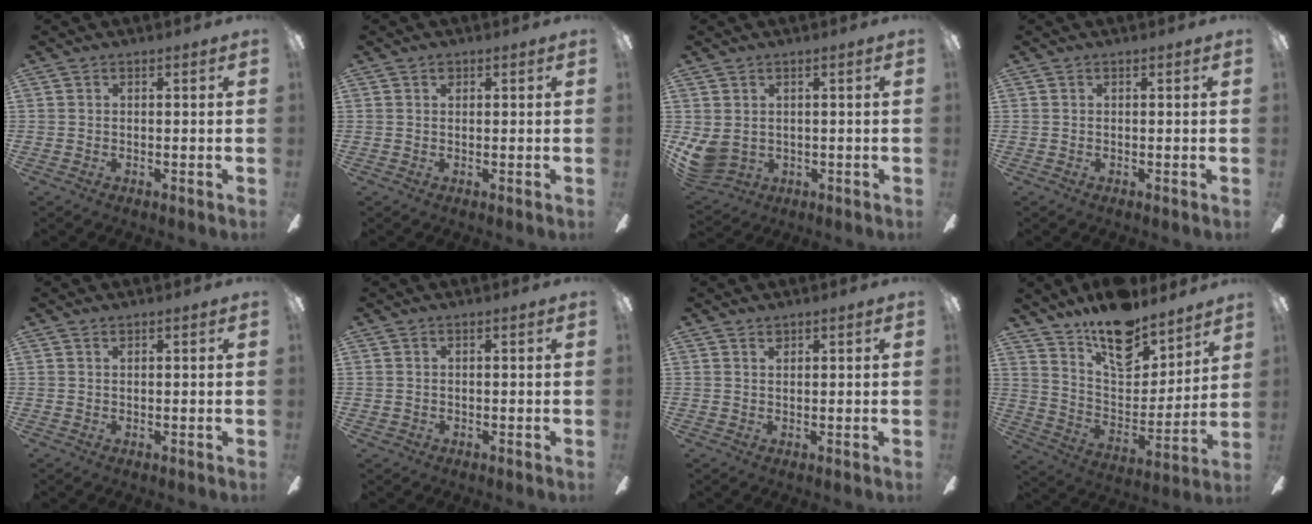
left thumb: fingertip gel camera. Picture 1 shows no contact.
{"total": 1.1, "force": [0.6, 0.6, 0.6], "torque": [-0.006, -0.001, 0.009]}
{"total": 5.2, "force": [1.2, 4.2, 2.9], "torque": [-0.082, -0.011, 0.023]}
{"total": 0.0}
{"total": 0.6, "force": [0.4, 0.3, 0.4], "torque": [-0.010, 0.002, 0.007]}
{"total": 0.6, "force": [0.2, 0.5, 0.3], "torque": [-0.006, 0.004, 0.002]}
{"total": 1.2, "force": [1.0, 0.5, 0.5], "torque": [-0.004, -0.003, 0.016]}
{"total": 17.0, "force": [13.4, 7.1, 7.6], "torque": [-0.130, -0.095, 0.237]}